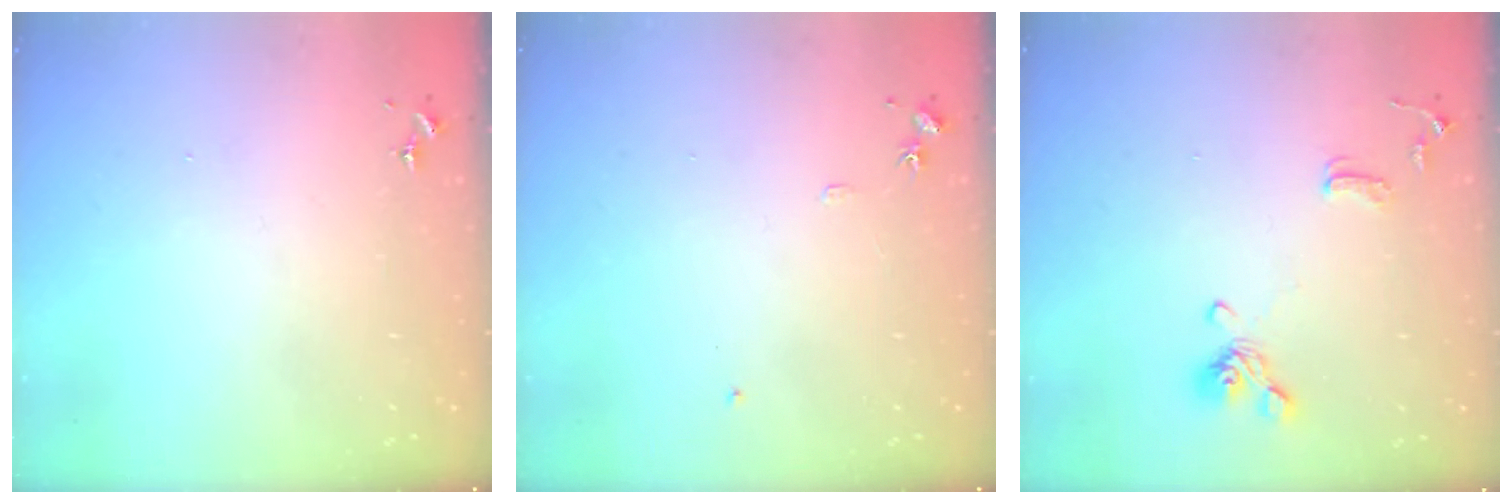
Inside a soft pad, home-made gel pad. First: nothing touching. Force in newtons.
{"total": 5.7, "press": 5.7, "slide": 0.7}
{"total": 10.8, "press": 10.7, "slide": 1.5}